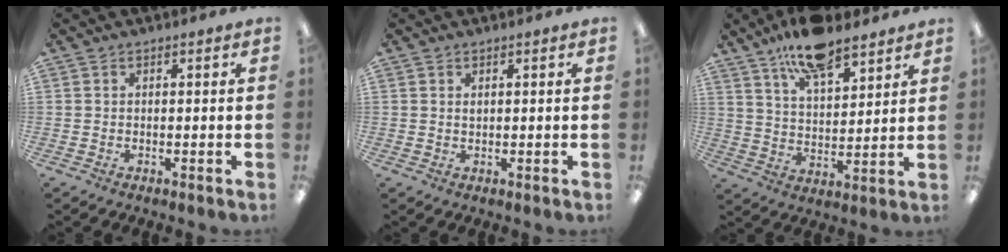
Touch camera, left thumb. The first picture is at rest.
{"total": 0.8, "force": [0.6, 0.4, 0.5], "torque": [-0.004, -0.003, 0.009]}
{"total": 12.7, "force": [10.0, 4.7, 6.2], "torque": [-0.098, -0.054, 0.178]}